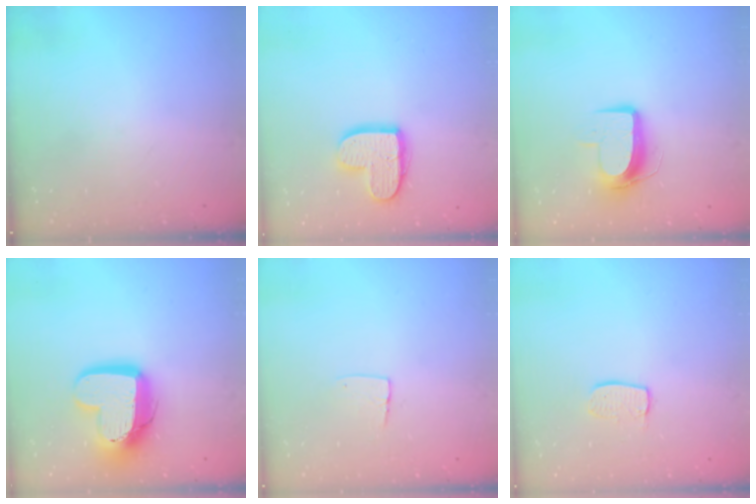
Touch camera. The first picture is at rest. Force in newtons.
{"total": 12.9, "press": 12.9, "slide": 0.9}
{"total": 9.7, "press": 9.7, "slide": 0.4}
{"total": 16.6, "press": 16.6, "slide": 1.3}
{"total": 5.3, "press": 5.3, "slide": 0.4}
{"total": 7.1, "press": 7.1, "slide": 0.3}